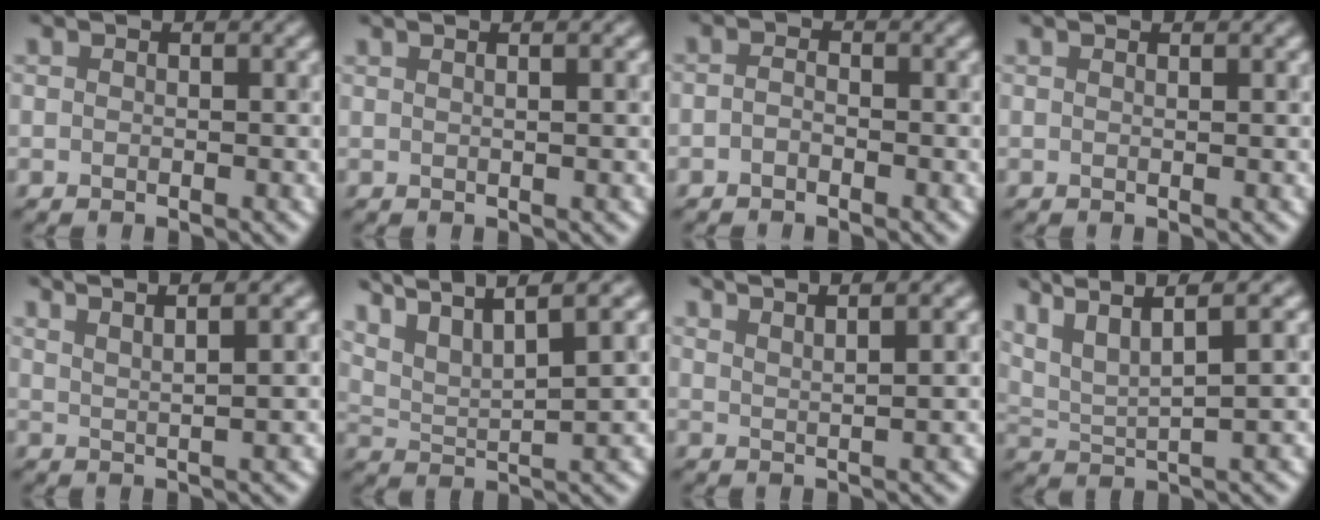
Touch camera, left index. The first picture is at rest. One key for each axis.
{"total": 3.7, "fx": 1.8, "fy": 1.8, "fz": 2.7, "tx": -0.008, "ty": 0.032, "tz": -0.004}
{"total": 0.8, "fx": -0.8, "fy": 0.0, "fz": 0.0, "tx": -0.005, "ty": 0.003, "tz": -0.009}
{"total": 1.5, "fx": 0.8, "fy": 0.7, "fz": 1.1, "tx": 0.002, "ty": 0.002, "tz": -0.009}
{"total": 5.6, "fx": 4.1, "fy": 1.0, "fz": 3.7, "tx": -0.048, "ty": 0.029, "tz": 0.048}
{"total": 9.2, "fx": 7.1, "fy": 1.7, "fz": 5.6, "tx": -0.111, "ty": 0.028, "tz": 0.117}
{"total": 5.1, "fx": 3.9, "fy": 1.0, "fz": 3.1, "tx": -0.030, "ty": 0.029, "tz": 0.040}
{"total": 7.7, "fx": 5.5, "fy": 1.5, "fz": 5.2, "tx": -0.107, "ty": 0.028, "tz": 0.101}